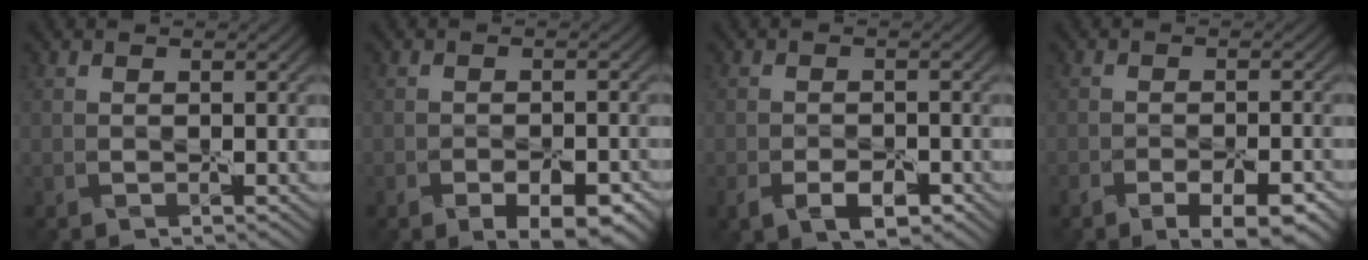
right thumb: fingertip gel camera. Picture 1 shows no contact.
{"total": 4.9, "force": [-3.2, 1.9, 3.2], "torque": [-0.035, 0.003, -0.036]}
{"total": 3.4, "force": [-2.2, 1.5, 2.1], "torque": [-0.029, 0.001, -0.039]}
{"total": 5.1, "force": [-3.7, 1.4, 3.2], "torque": [-0.036, 0.002, -0.053]}